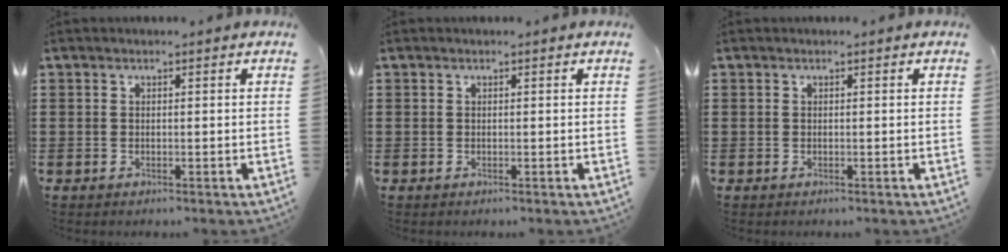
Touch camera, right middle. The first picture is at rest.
{"total": 0.0}
{"total": 0.0}